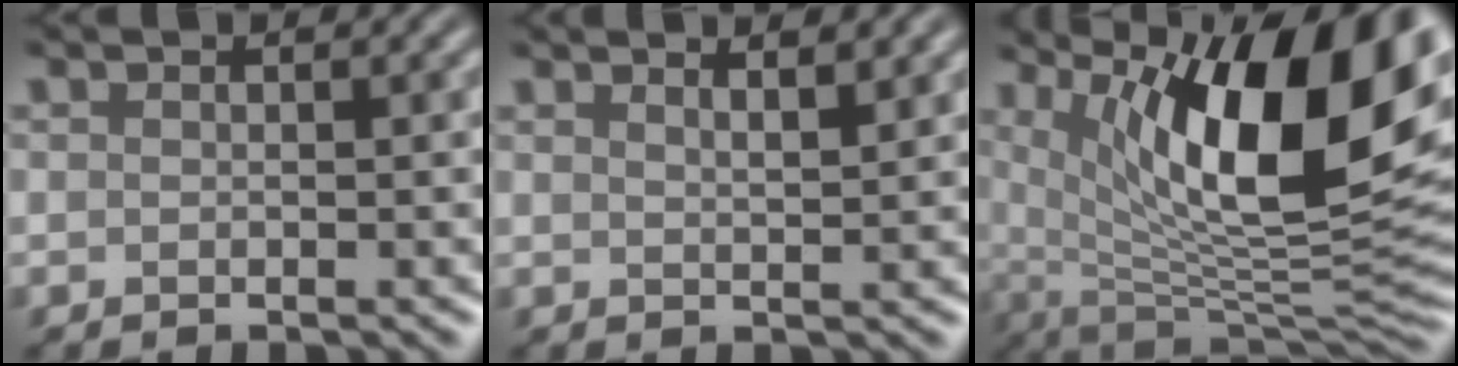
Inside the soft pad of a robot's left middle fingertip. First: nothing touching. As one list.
[{"total": 2.2, "force": [1.9, 0.4, 1.1], "torque": [-0.005, 0.009, 0.013]}, {"total": 14.9, "force": [5.5, 5.0, 12.9], "torque": [-0.179, -0.005, 0.086]}]